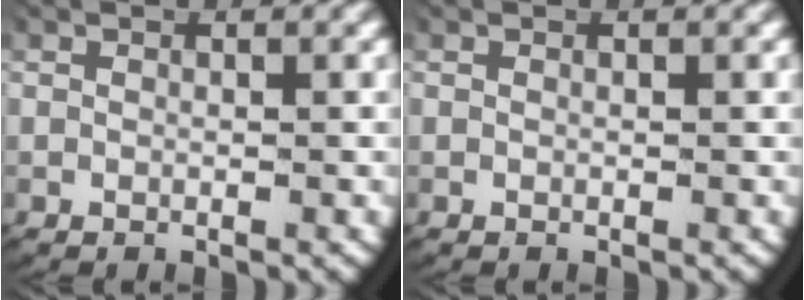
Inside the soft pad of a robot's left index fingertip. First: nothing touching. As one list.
[{"total": 0.0}]